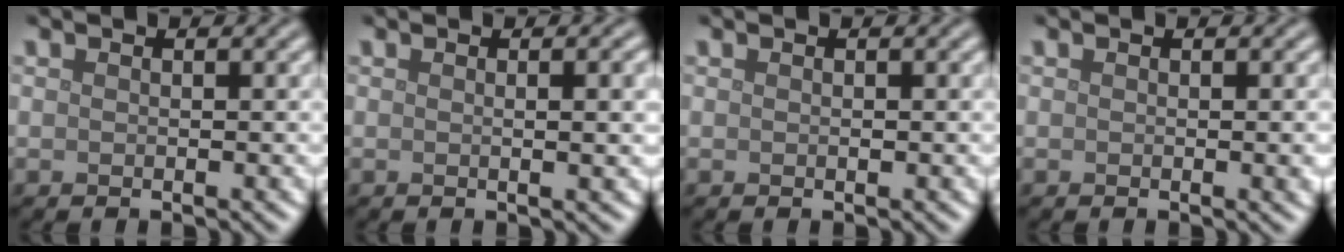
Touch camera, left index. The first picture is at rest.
{"total": 2.5, "force": [0.2, 0.7, 2.4], "torque": [-0.026, 0.003, 0.000]}
{"total": 0.0}
{"total": 1.4, "force": [0.0, 0.3, 1.3], "torque": [-0.013, 0.000, -0.001]}